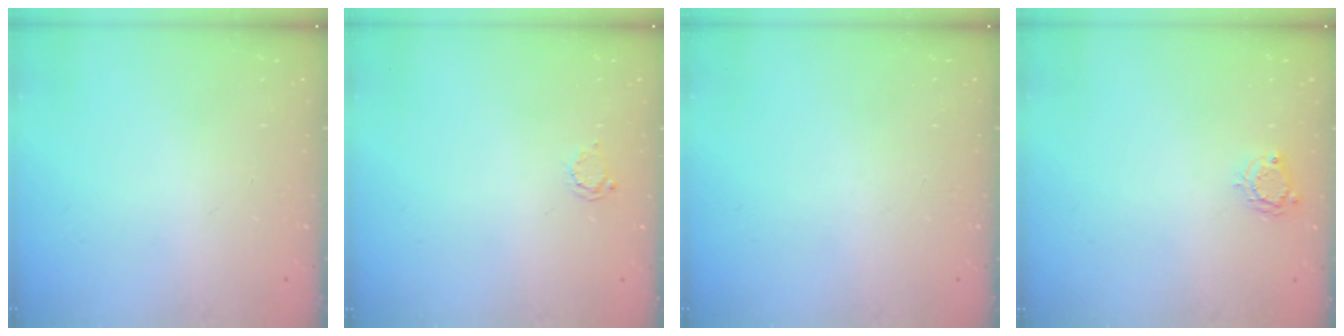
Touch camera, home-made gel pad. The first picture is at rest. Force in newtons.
{"total": 2.8, "press": 2.8, "slide": 0.3}
{"total": 0.0}
{"total": 3.9, "press": 3.9, "slide": 0.4}